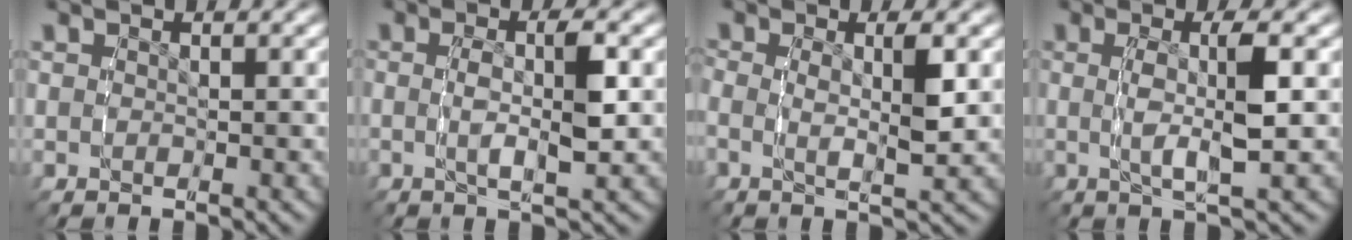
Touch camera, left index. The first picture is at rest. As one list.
[{"total": 3.1, "force": [-0.4, 0.2, 3.1], "torque": [-0.065, -0.004, -0.005]}, {"total": 3.1, "force": [-0.1, 0.9, 3.0], "torque": [-0.074, -0.011, -0.002]}, {"total": 3.5, "force": [0.0, 0.0, 3.5], "torque": [-0.072, -0.004, 0.003]}]